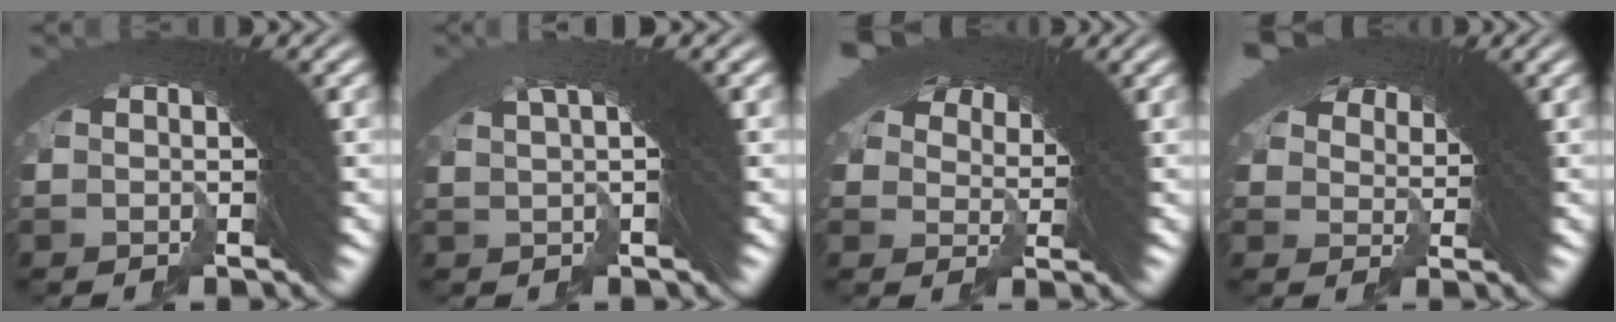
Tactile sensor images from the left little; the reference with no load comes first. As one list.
[{"total": 3.8, "force": [3.6, -0.6, 1.3], "torque": [-0.017, 0.033, 0.056]}, {"total": 3.6, "force": [0.9, 3.1, 1.4], "torque": [-0.020, -0.027, 0.026]}, {"total": 2.4, "force": [0.9, 2.1, 0.5], "torque": [0.001, -0.028, 0.026]}]